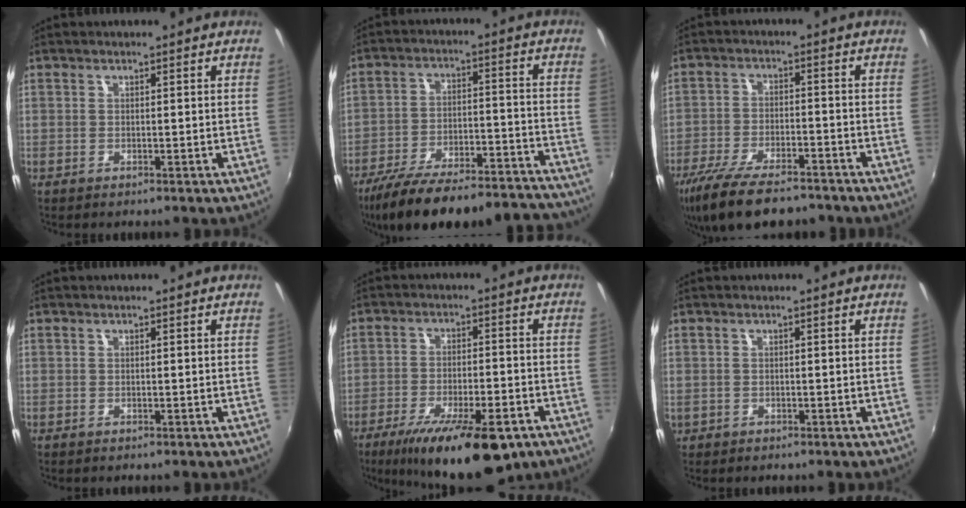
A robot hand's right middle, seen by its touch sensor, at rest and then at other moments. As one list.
[{"total": 28.1, "force": [-24.7, 6.4, 11.8], "torque": [-0.207, -0.020, -0.333]}, {"total": 16.3, "force": [-12.7, 5.3, 8.8], "torque": [-0.187, -0.035, -0.209]}, {"total": 0.0}, {"total": 18.5, "force": [-12.0, 5.6, 13.0], "torque": [-0.228, -0.040, -0.178]}, {"total": 1.2, "force": [-0.5, 1.0, 0.4], "torque": [-0.010, -0.001, -0.003]}]